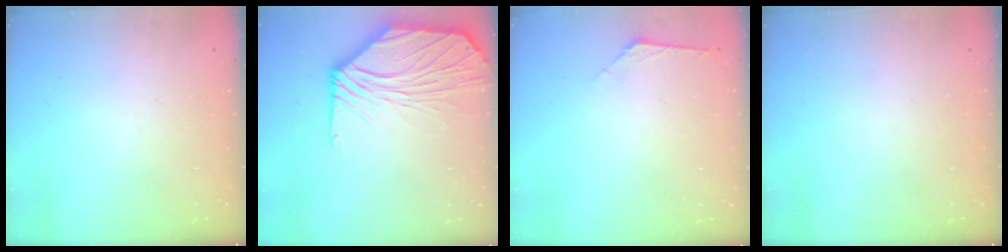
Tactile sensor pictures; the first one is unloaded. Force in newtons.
{"total": 10.3, "press": 10.2, "slide": 1.5}
{"total": 1.9, "press": 1.8, "slide": 0.5}
{"total": 0.0}